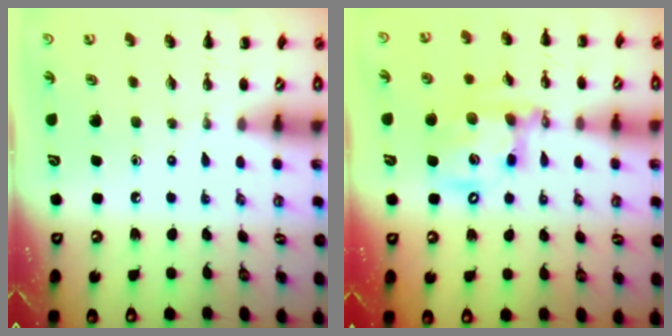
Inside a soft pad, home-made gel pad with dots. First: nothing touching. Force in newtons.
{"total": 15.0, "press": 14.7, "slide": 3.2}